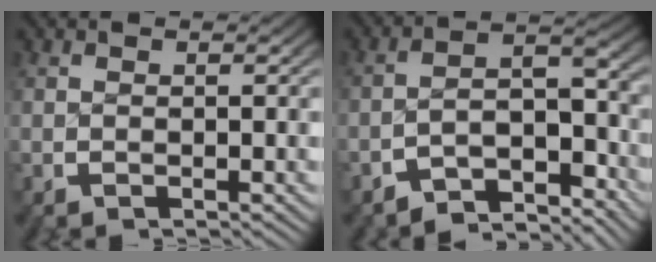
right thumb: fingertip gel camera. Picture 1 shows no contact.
{"total": 7.2, "force": [-4.9, 3.3, 4.2], "torque": [-0.064, -0.019, -0.080]}